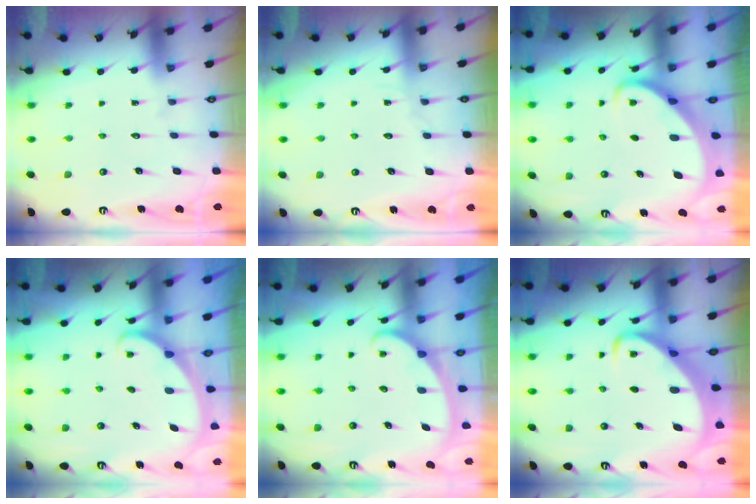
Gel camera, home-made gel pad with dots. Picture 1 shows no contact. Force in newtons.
{"total": 2.5, "press": 2.5, "slide": 0.3}
{"total": 3.6, "press": 3.6, "slide": 0.4}
{"total": 1.5, "press": 1.5, "slide": 0.1}
{"total": 2.3, "press": 2.3, "slide": 0.4}
{"total": 3.8, "press": 3.8, "slide": 0.5}